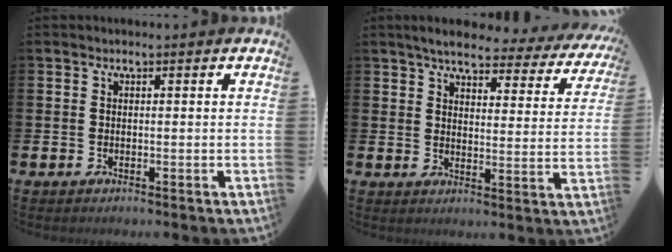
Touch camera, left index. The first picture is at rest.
{"total": 4.9, "force": [4.4, 1.0, 1.9], "torque": [-0.051, -0.025, 0.070]}